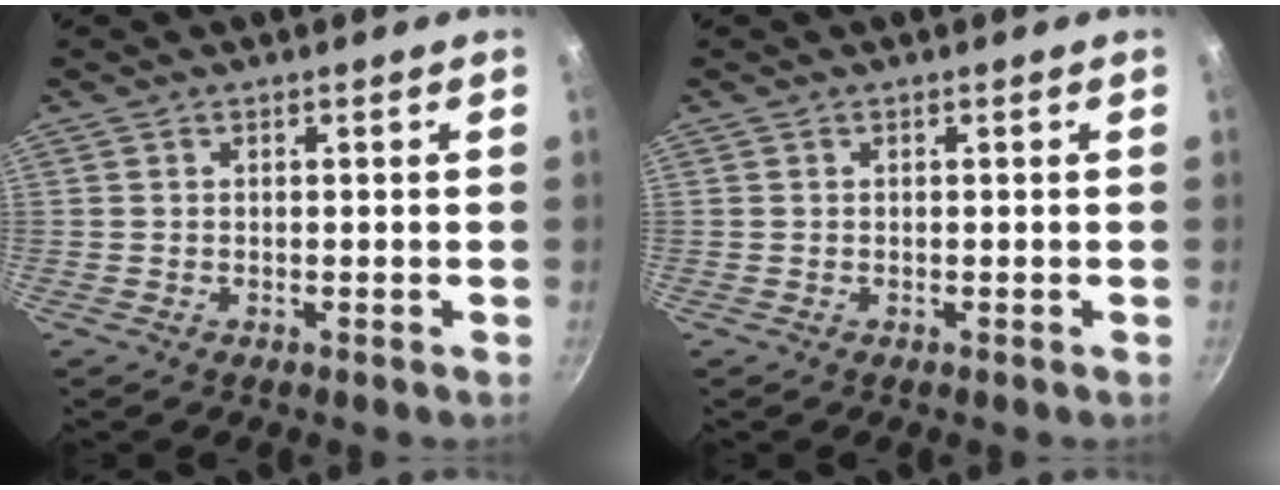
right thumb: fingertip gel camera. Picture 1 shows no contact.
{"total": 0.0}